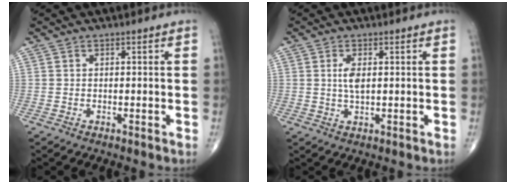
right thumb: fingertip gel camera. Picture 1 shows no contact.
{"total": 3.1, "force": [0.6, 1.3, 2.8], "torque": [-0.056, -0.003, 0.012]}